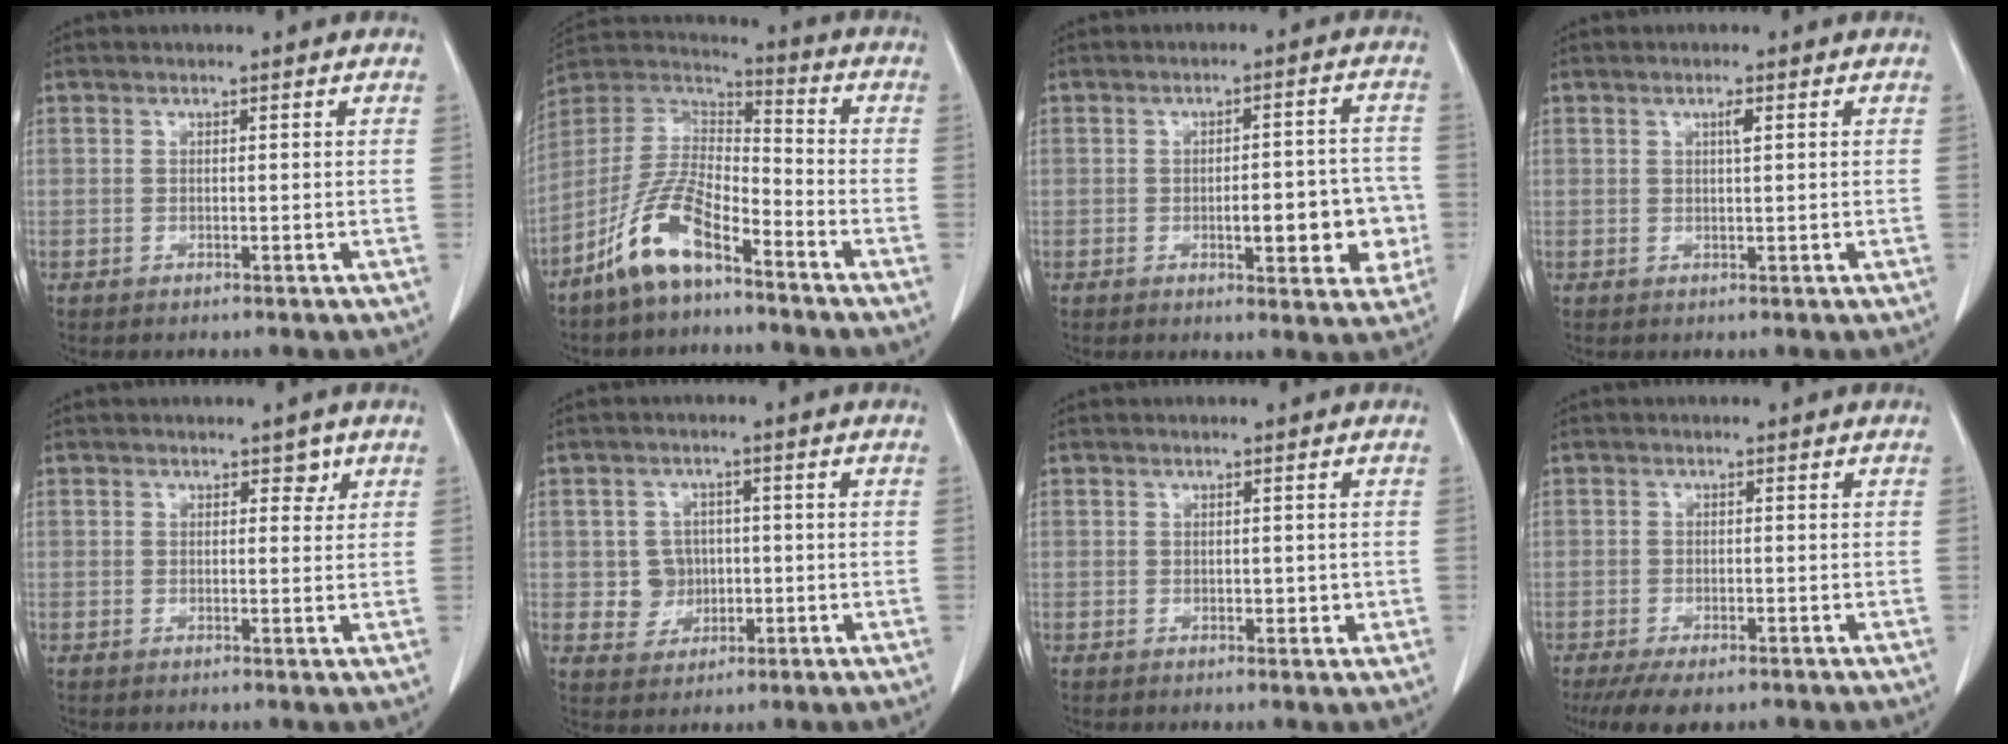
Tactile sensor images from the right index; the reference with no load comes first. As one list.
[{"total": 12.2, "force": [-7.8, 3.8, 8.6], "torque": [-0.188, 0.006, -0.152]}, {"total": 9.5, "force": [-2.0, 3.3, 8.7], "torque": [-0.106, 0.017, -0.017]}, {"total": 1.7, "force": [0.8, 0.3, 1.5], "torque": [-0.028, -0.002, 0.013]}, {"total": 2.2, "force": [1.3, 1.4, 1.2], "torque": [-0.010, -0.001, 0.018]}, {"total": 3.4, "force": [-0.1, 3.3, 1.0], "torque": [-0.008, 0.005, 0.003]}, {"total": 1.7, "force": [0.0, 1.0, 1.4], "torque": [-0.019, -0.003, 0.003]}, {"total": 6.1, "force": [-4.1, 2.6, 3.7], "torque": [-0.058, -0.011, -0.063]}]